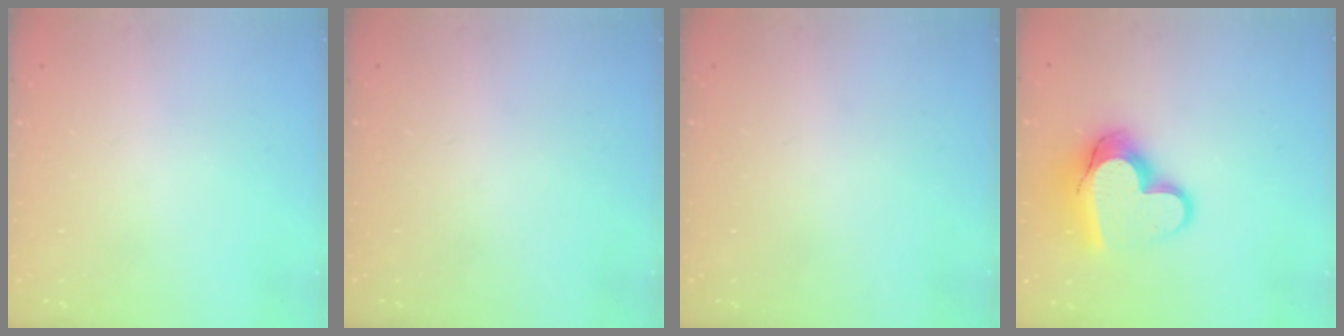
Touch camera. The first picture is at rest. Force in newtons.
{"total": 0.0}
{"total": 0.0}
{"total": 16.2, "press": 16.2, "slide": 1.3}